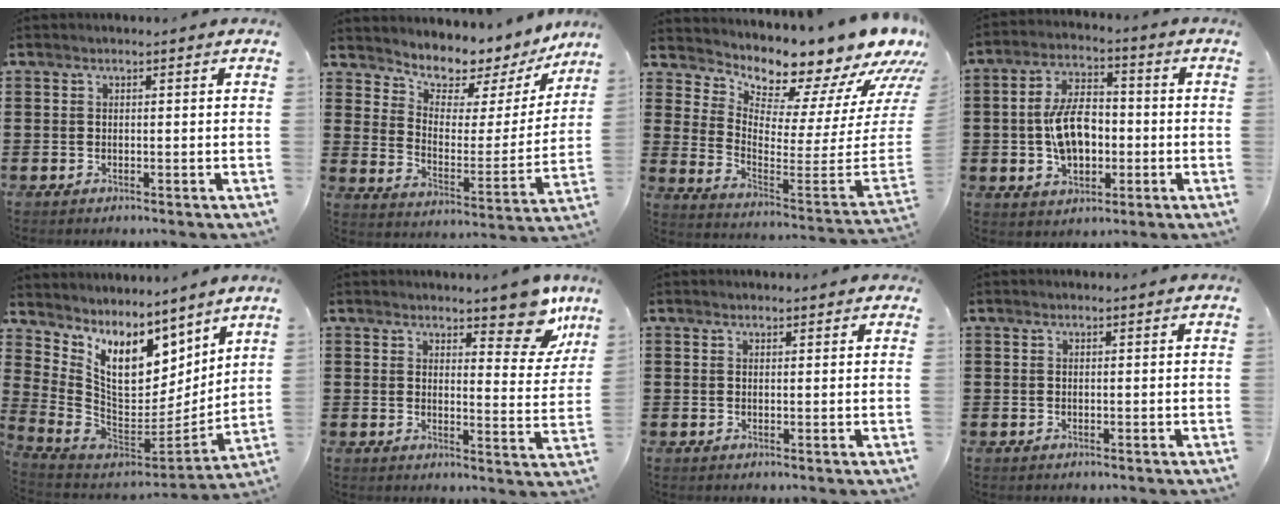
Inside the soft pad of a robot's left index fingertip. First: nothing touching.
{"total": 5.9, "force": [5.5, 2.1, 0.4], "torque": [-0.032, -0.053, 0.090]}
{"total": 7.7, "force": [7.6, 0.3, 0.9], "torque": [-0.036, -0.104, 0.120]}
{"total": 9.1, "force": [-1.1, 5.3, 7.4], "torque": [-0.166, 0.008, -0.026]}
{"total": 11.9, "force": [7.1, 5.9, 7.6], "torque": [-0.168, -0.060, 0.132]}
{"total": 8.2, "force": [6.6, 2.6, 4.1], "torque": [-0.051, -0.031, 0.113]}
{"total": 1.0, "force": [0.9, 0.4, 0.2], "torque": [-0.006, 0.003, 0.017]}
{"total": 0.0}